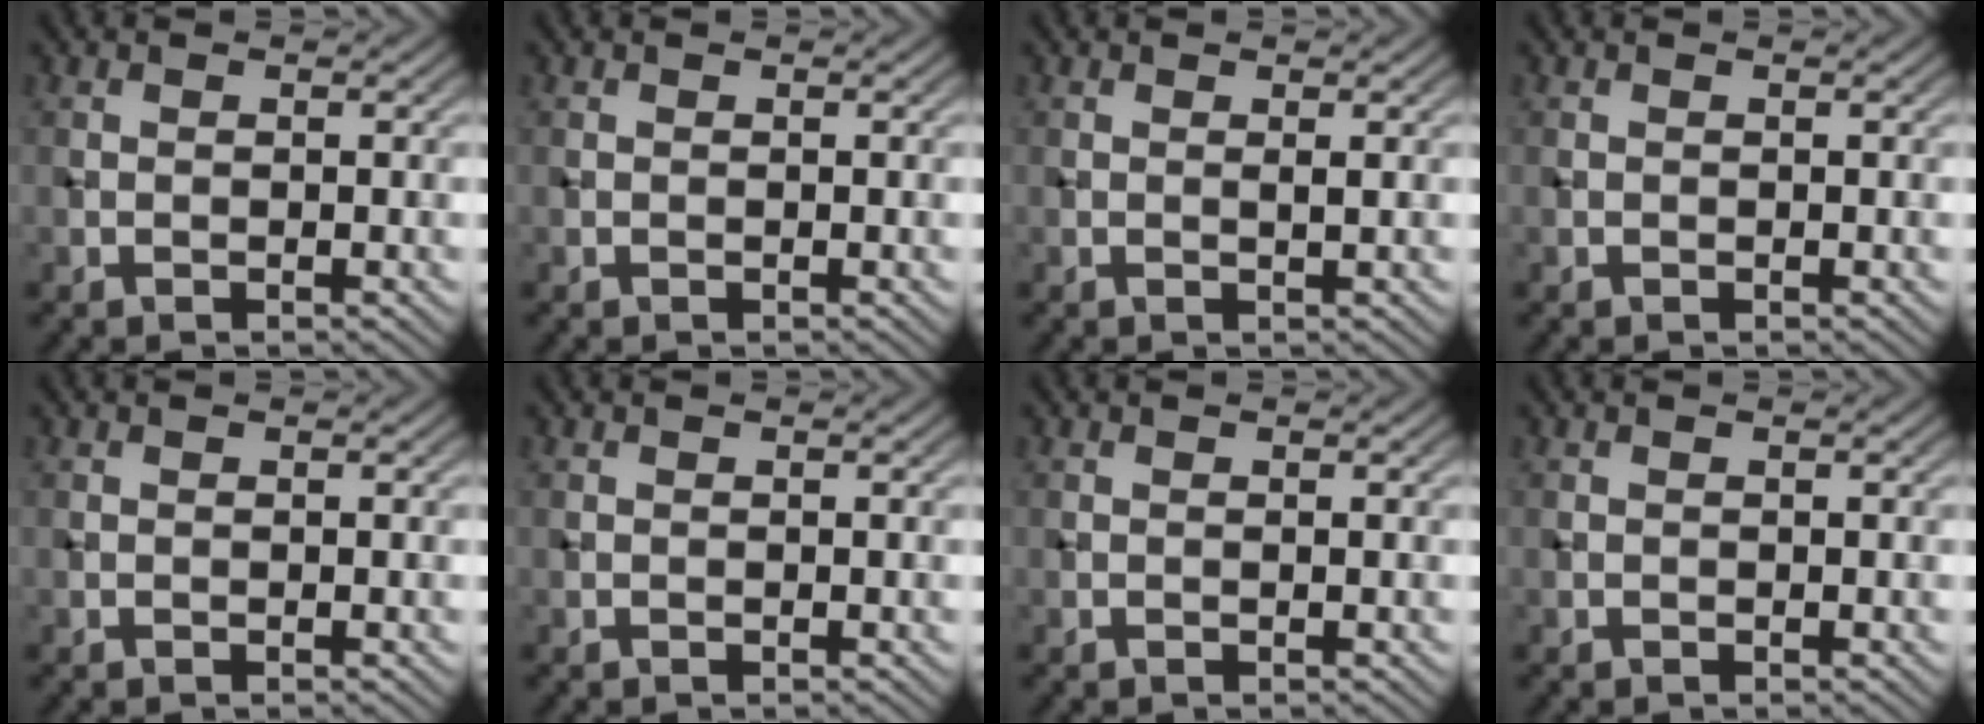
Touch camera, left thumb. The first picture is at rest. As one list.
[{"total": 0.0}, {"total": 0.6, "force": [0.2, 0.0, 0.5], "torque": [-0.010, -0.001, 0.002]}, {"total": 0.0}, {"total": 0.0}, {"total": 0.0}, {"total": 0.0}, {"total": 0.0}]